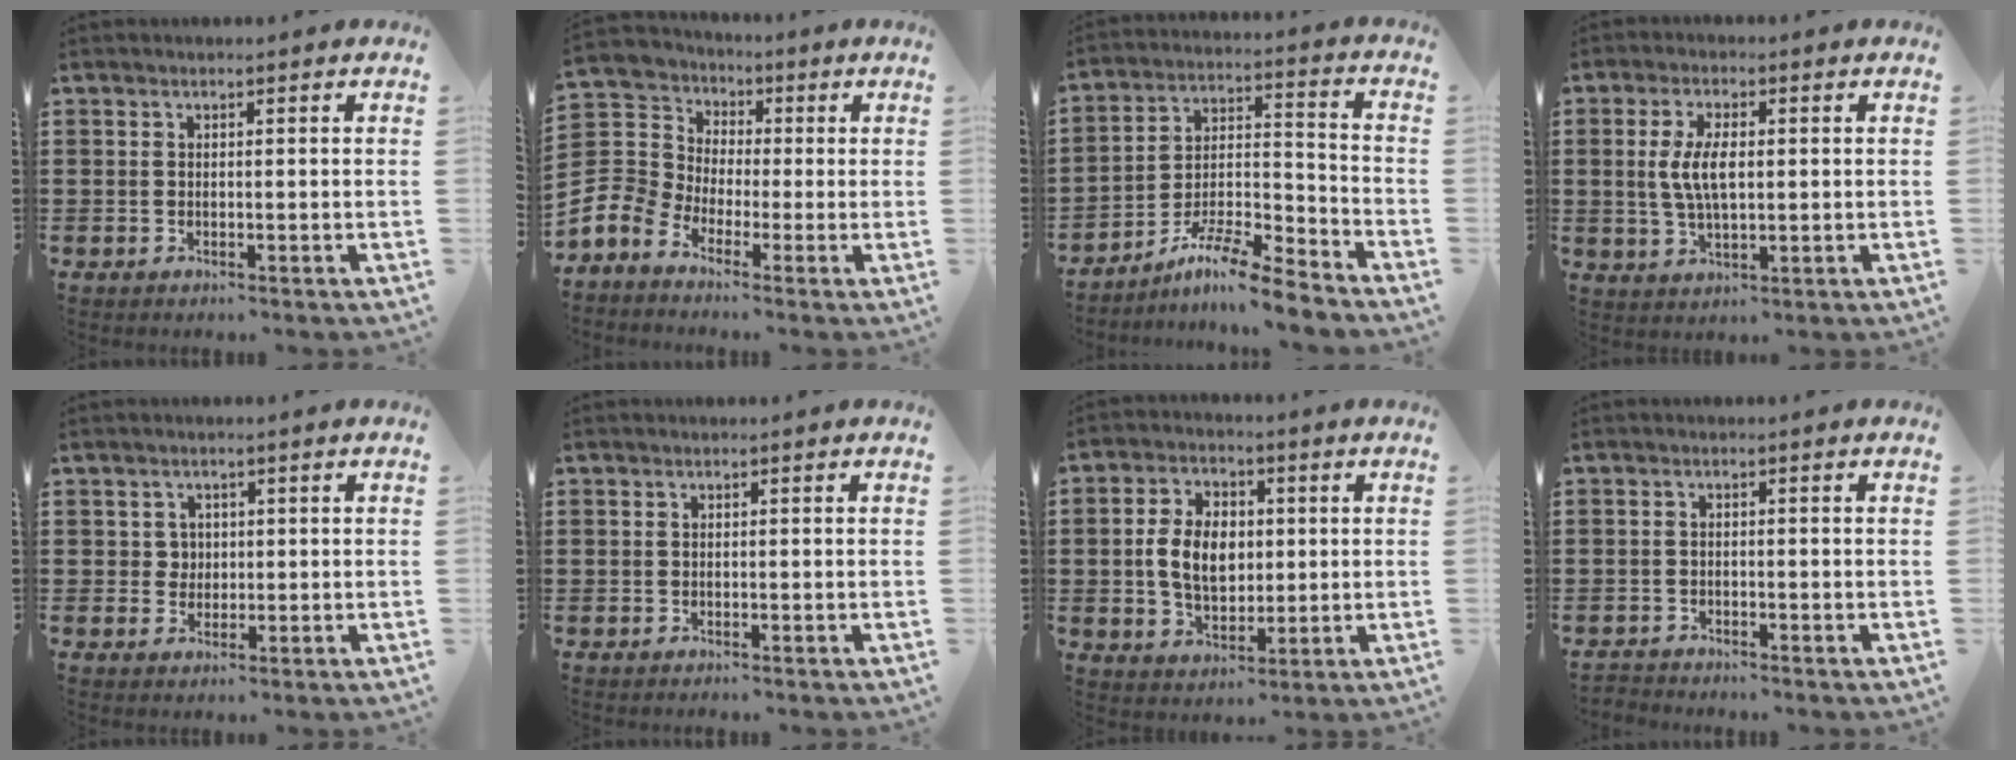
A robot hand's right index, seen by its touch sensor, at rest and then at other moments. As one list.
[{"total": 6.7, "force": [-2.4, 6.1, 1.5], "torque": [-0.085, -0.006, -0.055]}, {"total": 9.6, "force": [-8.5, 0.4, 4.4], "torque": [-0.070, 0.017, -0.163]}, {"total": 6.1, "force": [0.4, 2.5, 5.5], "torque": [-0.123, 0.003, 0.001]}, {"total": 2.0, "force": [0.4, 1.8, 0.6], "torque": [-0.020, 0.010, 0.006]}, {"total": 0.0}, {"total": 7.7, "force": [0.2, 5.2, 5.7], "torque": [-0.130, 0.007, -0.006]}, {"total": 1.5, "force": [-1.5, 0.0, -0.2], "torque": [-0.001, 0.000, -0.032]}]